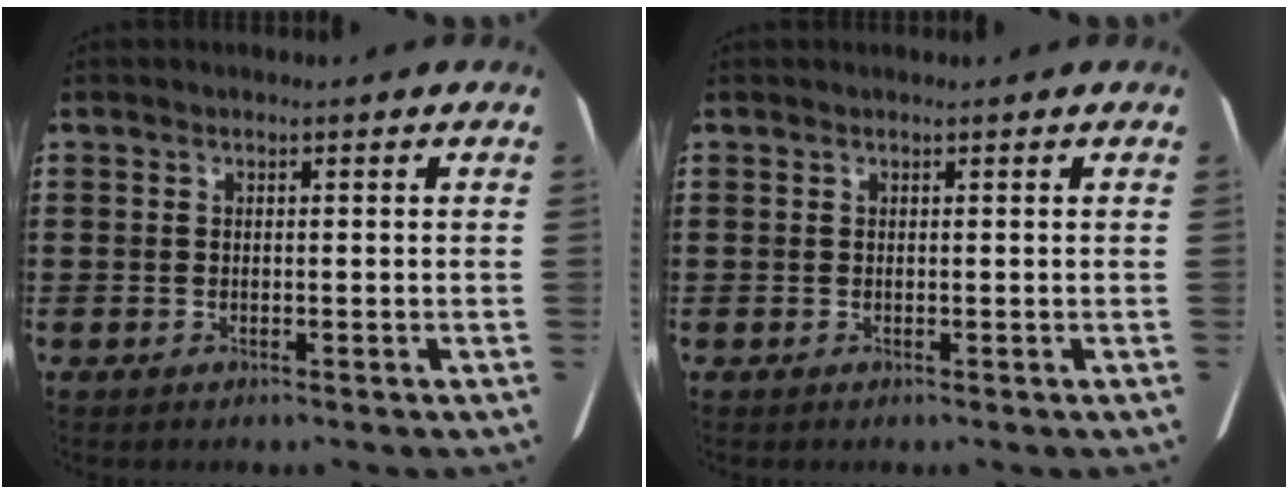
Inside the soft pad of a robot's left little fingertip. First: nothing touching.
{"total": 0.0}